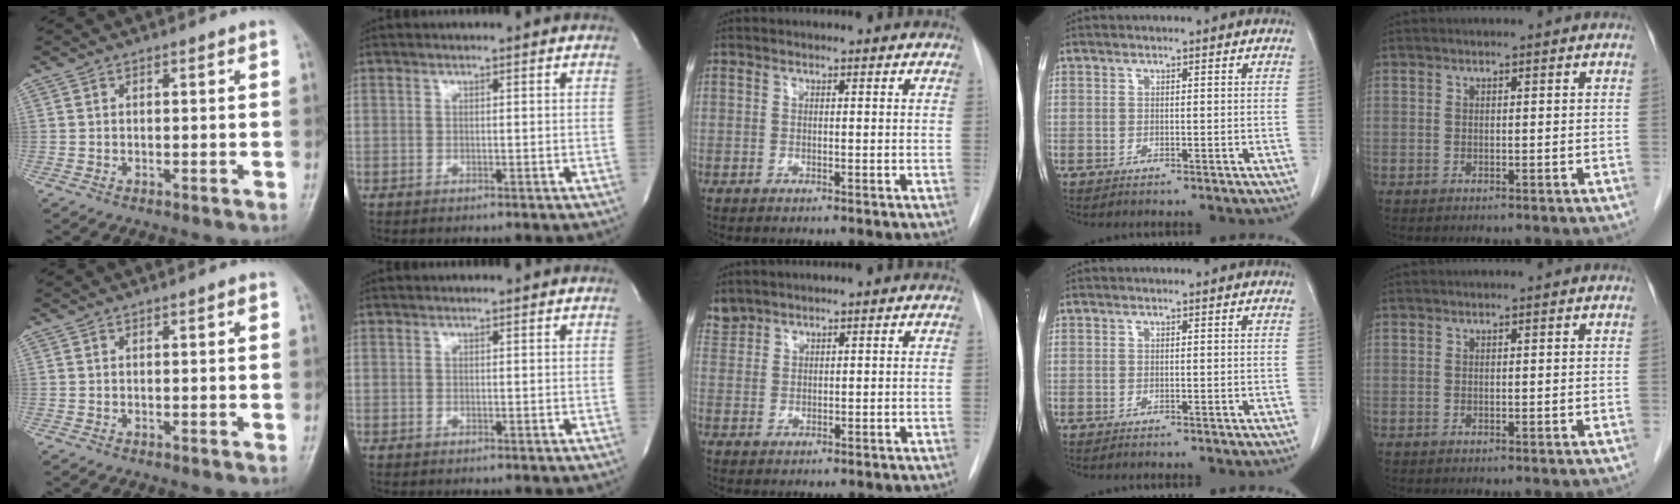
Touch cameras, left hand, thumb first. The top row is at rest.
{"thumb": {"total": 0.8, "force": [0.2, 0.2, 0.7], "torque": [-0.009, 0.001, 0.001]}, "middle": {"total": 2.5, "force": [2.4, 0.7, -0.2], "torque": [0.001, 0.015, 0.054]}}